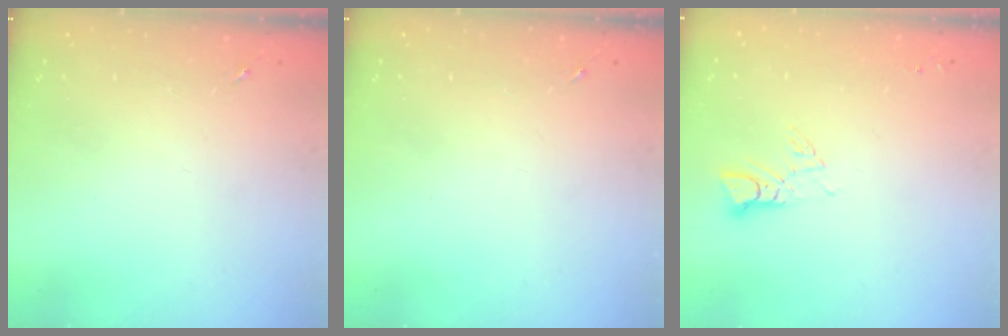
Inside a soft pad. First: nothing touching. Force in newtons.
{"total": 0.0}
{"total": 3.8, "press": 3.8, "slide": 0.2}